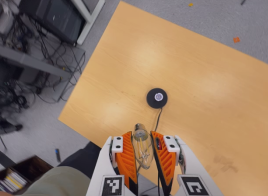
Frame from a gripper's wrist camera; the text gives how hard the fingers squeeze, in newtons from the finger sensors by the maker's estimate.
{"total": 19.1, "left": 20.9, "right": 17.4}